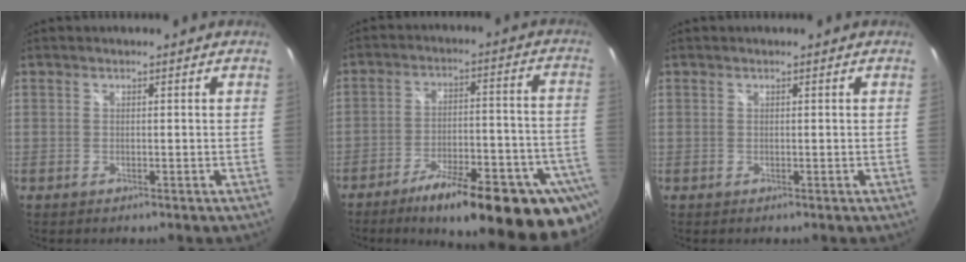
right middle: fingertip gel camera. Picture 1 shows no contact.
{"total": 25.2, "force": [-18.3, 5.7, 16.4], "torque": [-0.214, -0.024, -0.246]}
{"total": 0.0}